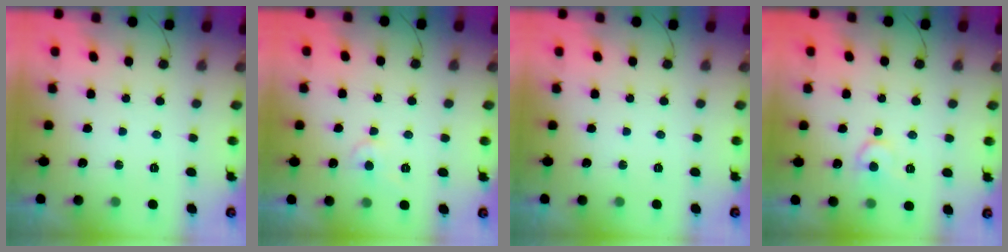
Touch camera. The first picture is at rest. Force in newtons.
{"total": 5.5, "press": 5.5, "slide": 0.6}
{"total": 0.0}
{"total": 8.6, "press": 8.6, "slide": 0.8}